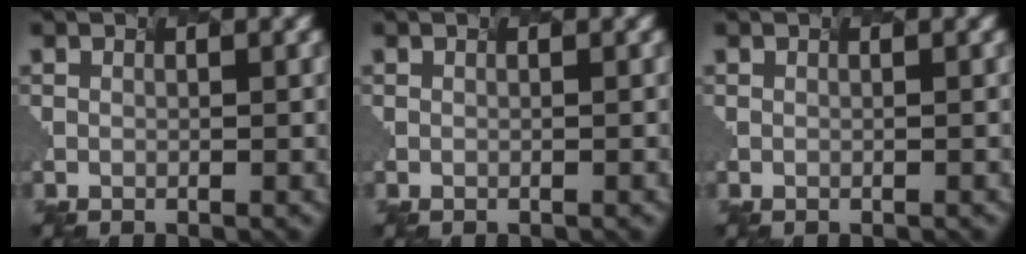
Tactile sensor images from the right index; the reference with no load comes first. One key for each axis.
{"total": 0.0}
{"total": 0.0}